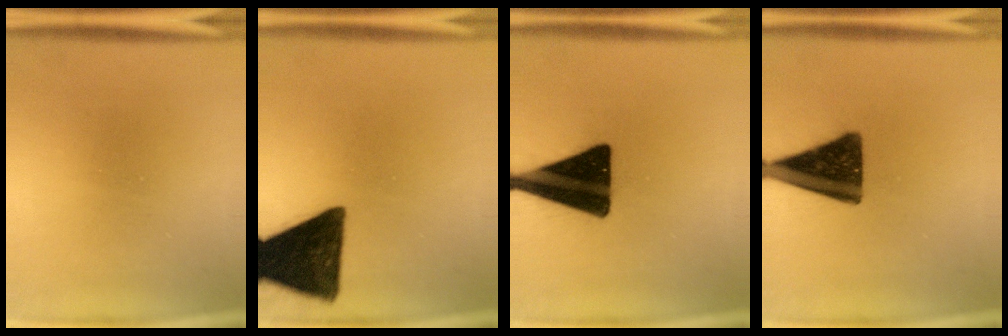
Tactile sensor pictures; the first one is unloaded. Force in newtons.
{"total": 16.4}
{"total": 18.3}
{"total": 13.8}